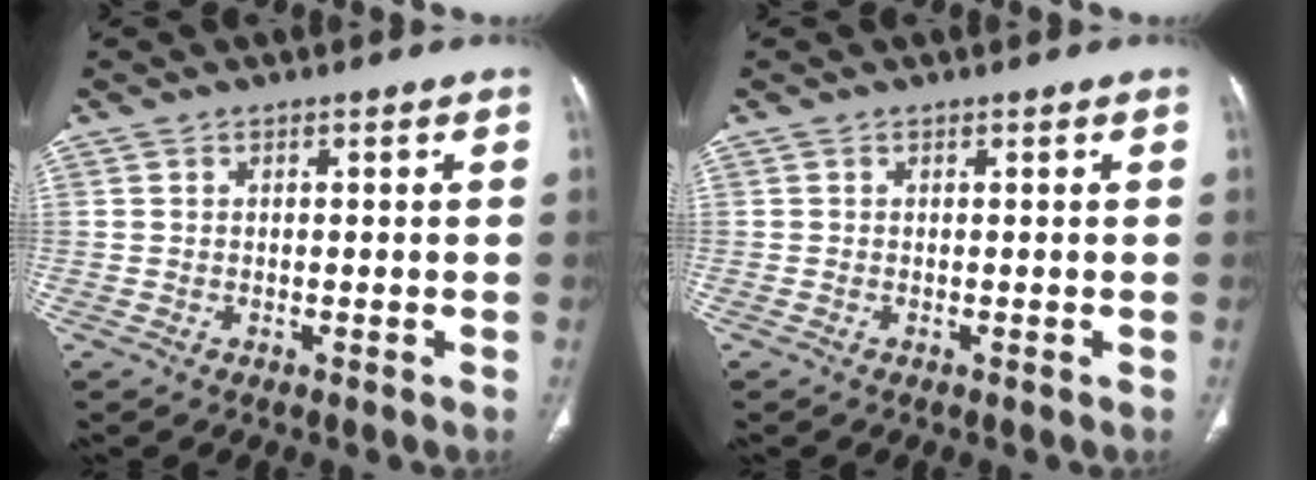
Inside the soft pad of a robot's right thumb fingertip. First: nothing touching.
{"total": 0.0}